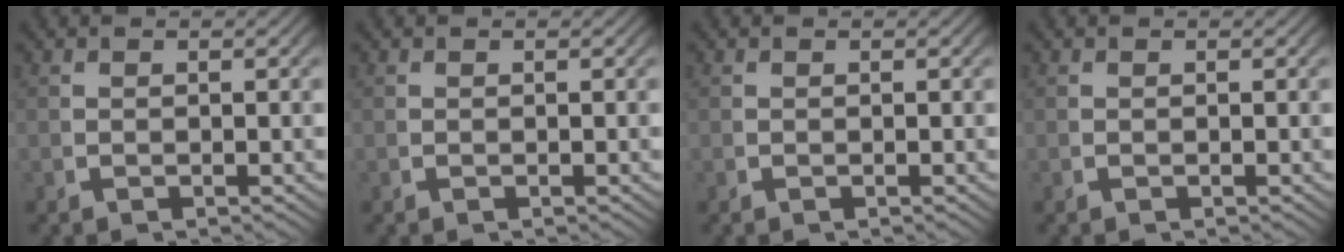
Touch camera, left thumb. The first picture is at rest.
{"total": 0.0}
{"total": 0.0}
{"total": 0.0}